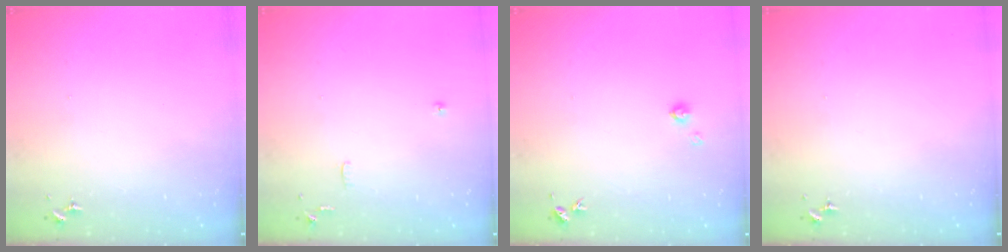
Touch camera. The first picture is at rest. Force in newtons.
{"total": 7.3, "press": 7.3, "slide": 0.6}
{"total": 3.7, "press": 3.7, "slide": 0.5}
{"total": 0.0}